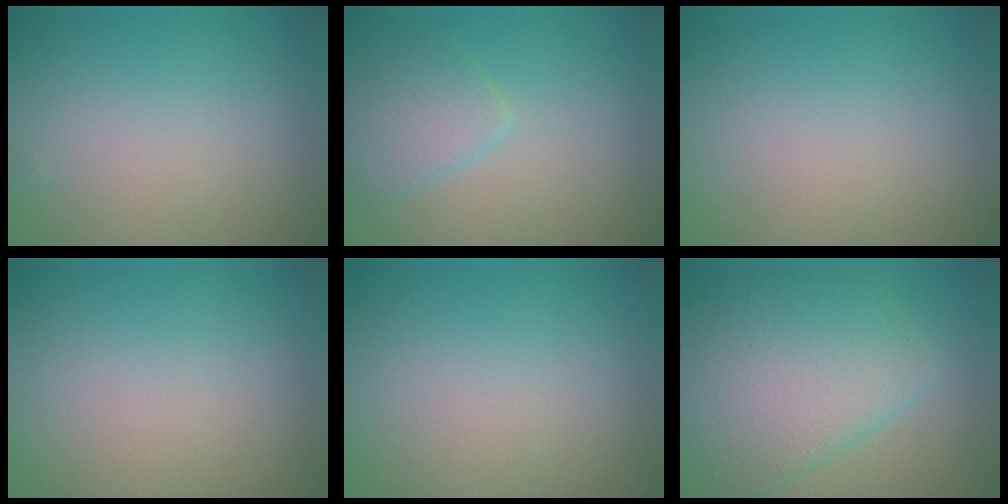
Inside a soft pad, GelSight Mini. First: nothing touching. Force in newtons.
{"total": 2.4, "press": 2.4, "slide": 0.1}
{"total": 0.0}
{"total": 0.0}
{"total": 0.0}
{"total": 7.5, "press": 7.5, "slide": 0.3}